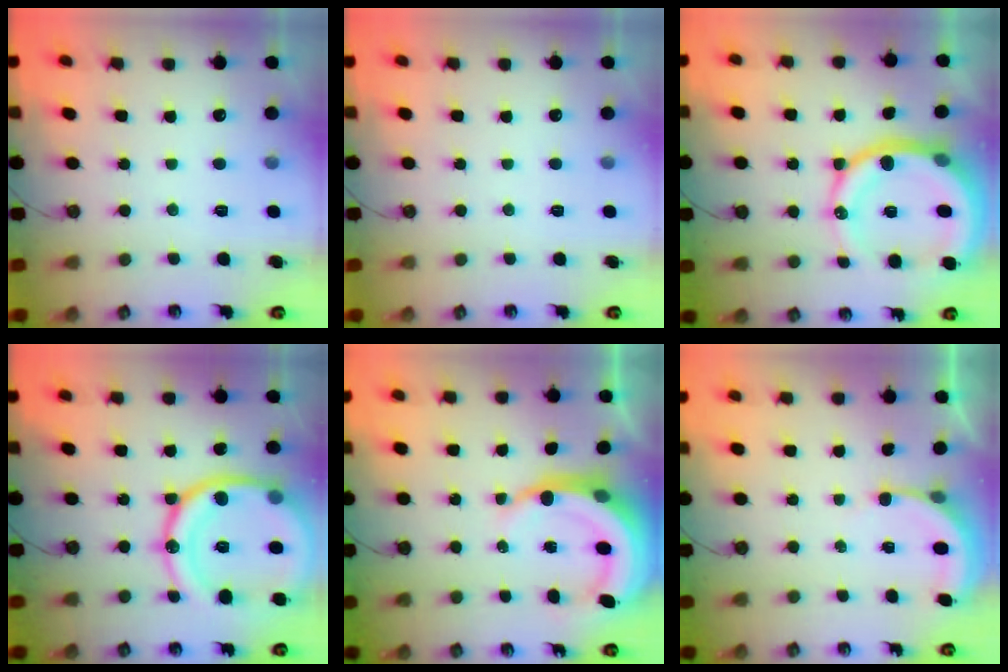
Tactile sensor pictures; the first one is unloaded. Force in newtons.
{"total": 0.0}
{"total": 20.1, "press": 20.0, "slide": 2.5}
{"total": 24.4, "press": 24.3, "slide": 2.6}
{"total": 9.1, "press": 9.0, "slide": 1.2}
{"total": 3.7, "press": 3.7, "slide": 0.2}